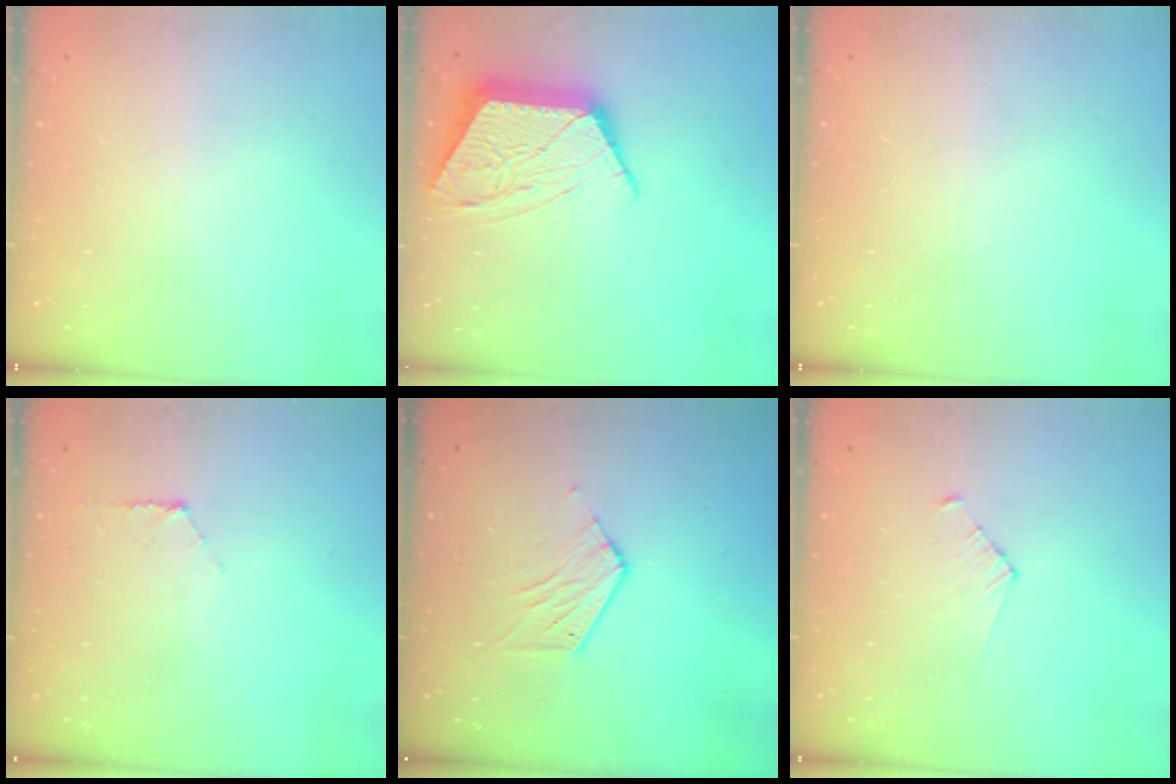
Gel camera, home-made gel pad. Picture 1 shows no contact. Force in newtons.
{"total": 13.4, "press": 13.4, "slide": 0.7}
{"total": 0.0}
{"total": 5.5, "press": 5.5, "slide": 0.4}
{"total": 5.8, "press": 5.8, "slide": 0.5}
{"total": 2.8, "press": 2.8, "slide": 0.2}